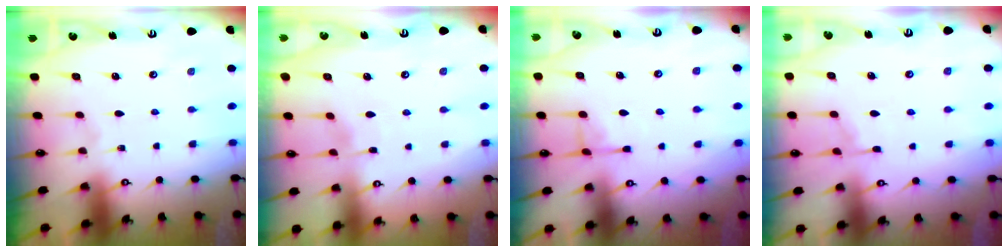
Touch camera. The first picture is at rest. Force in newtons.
{"total": 2.0, "press": 2.0, "slide": 0.3}
{"total": 4.8, "press": 4.8, "slide": 0.8}
{"total": 3.5, "press": 3.5, "slide": 0.6}